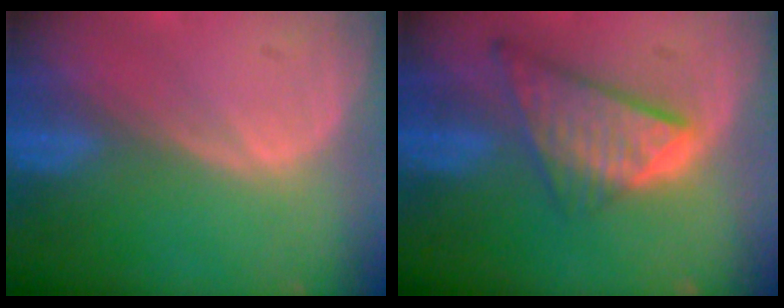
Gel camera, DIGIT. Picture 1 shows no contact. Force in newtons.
{"total": 8.6, "press": 7.3, "slide": 4.5}